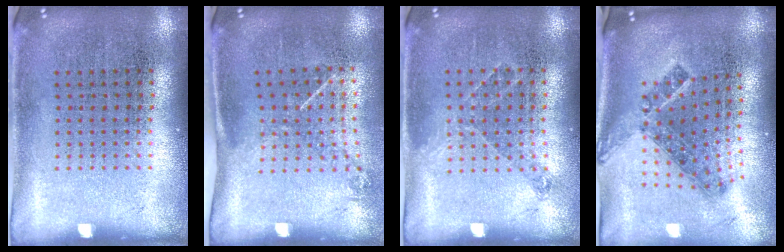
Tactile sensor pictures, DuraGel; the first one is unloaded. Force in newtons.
{"total": 1.3, "press": 0.9, "slide": 0.9}
{"total": 0.9, "press": 0.7, "slide": 0.5}
{"total": 1.4, "press": 1.0, "slide": 0.9}